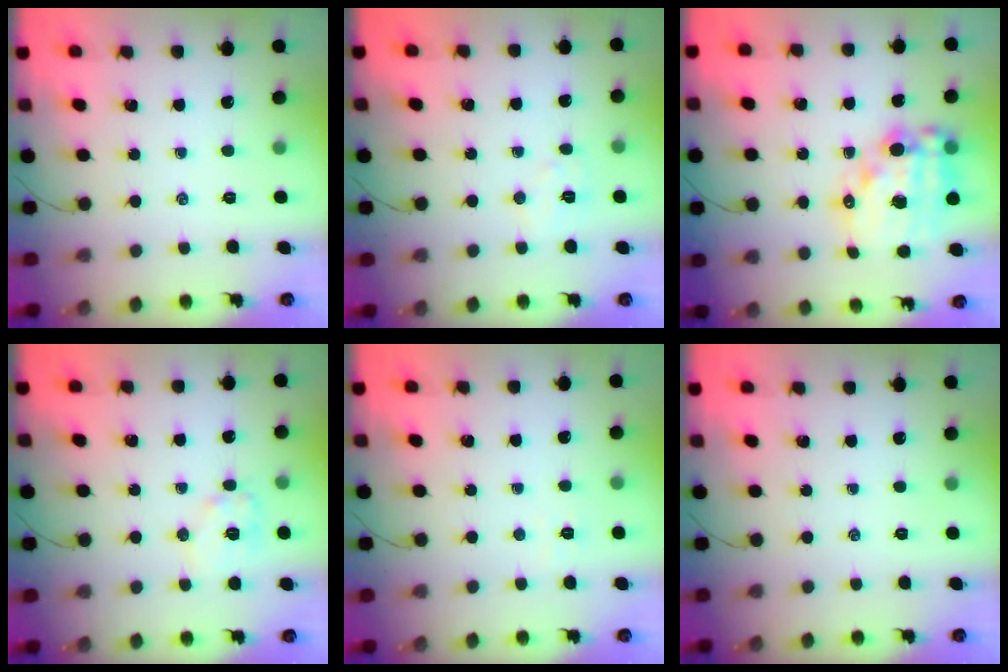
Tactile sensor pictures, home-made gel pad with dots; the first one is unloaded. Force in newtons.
{"total": 5.1, "press": 5.0, "slide": 0.9}
{"total": 17.2, "press": 16.9, "slide": 3.6}
{"total": 8.4, "press": 8.4, "slide": 0.4}
{"total": 2.8, "press": 2.7, "slide": 0.8}
{"total": 0.0}